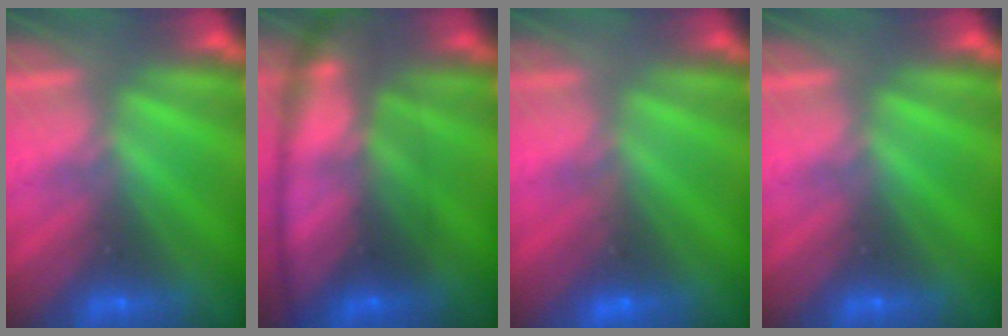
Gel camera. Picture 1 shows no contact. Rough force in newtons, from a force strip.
{"total": 7.4}
{"total": 3.2}
{"total": 0.0}